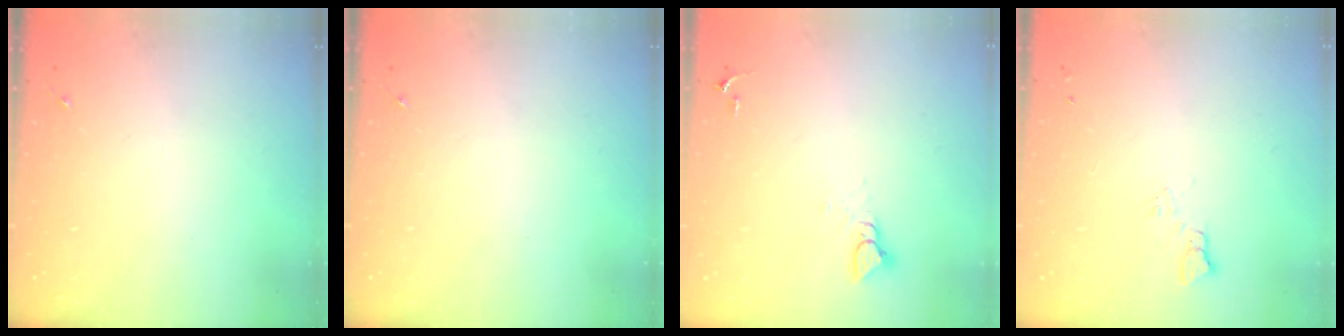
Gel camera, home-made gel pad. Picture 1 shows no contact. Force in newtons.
{"total": 0.0}
{"total": 3.9, "press": 3.8, "slide": 0.5}
{"total": 5.3, "press": 5.3, "slide": 0.4}